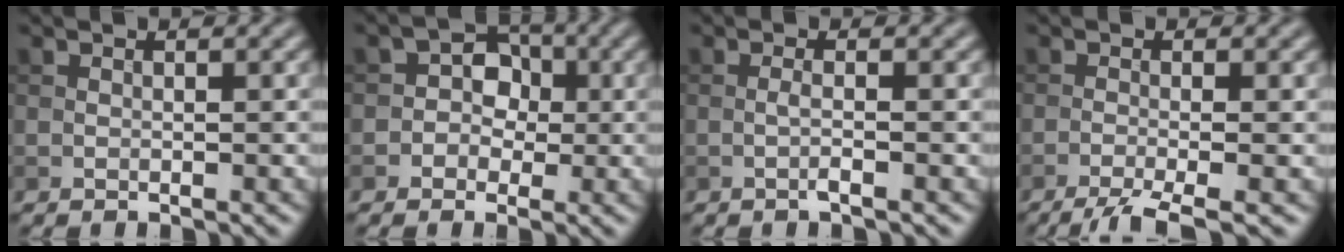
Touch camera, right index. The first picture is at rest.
{"total": 3.1, "force": [-0.3, 2.8, 1.4], "torque": [0.009, 0.005, -0.026]}
{"total": 1.1, "force": [-0.4, 0.0, 1.1], "torque": [-0.022, 0.002, -0.012]}
{"total": 4.3, "force": [-2.8, 0.8, 3.2], "torque": [-0.047, -0.002, -0.059]}